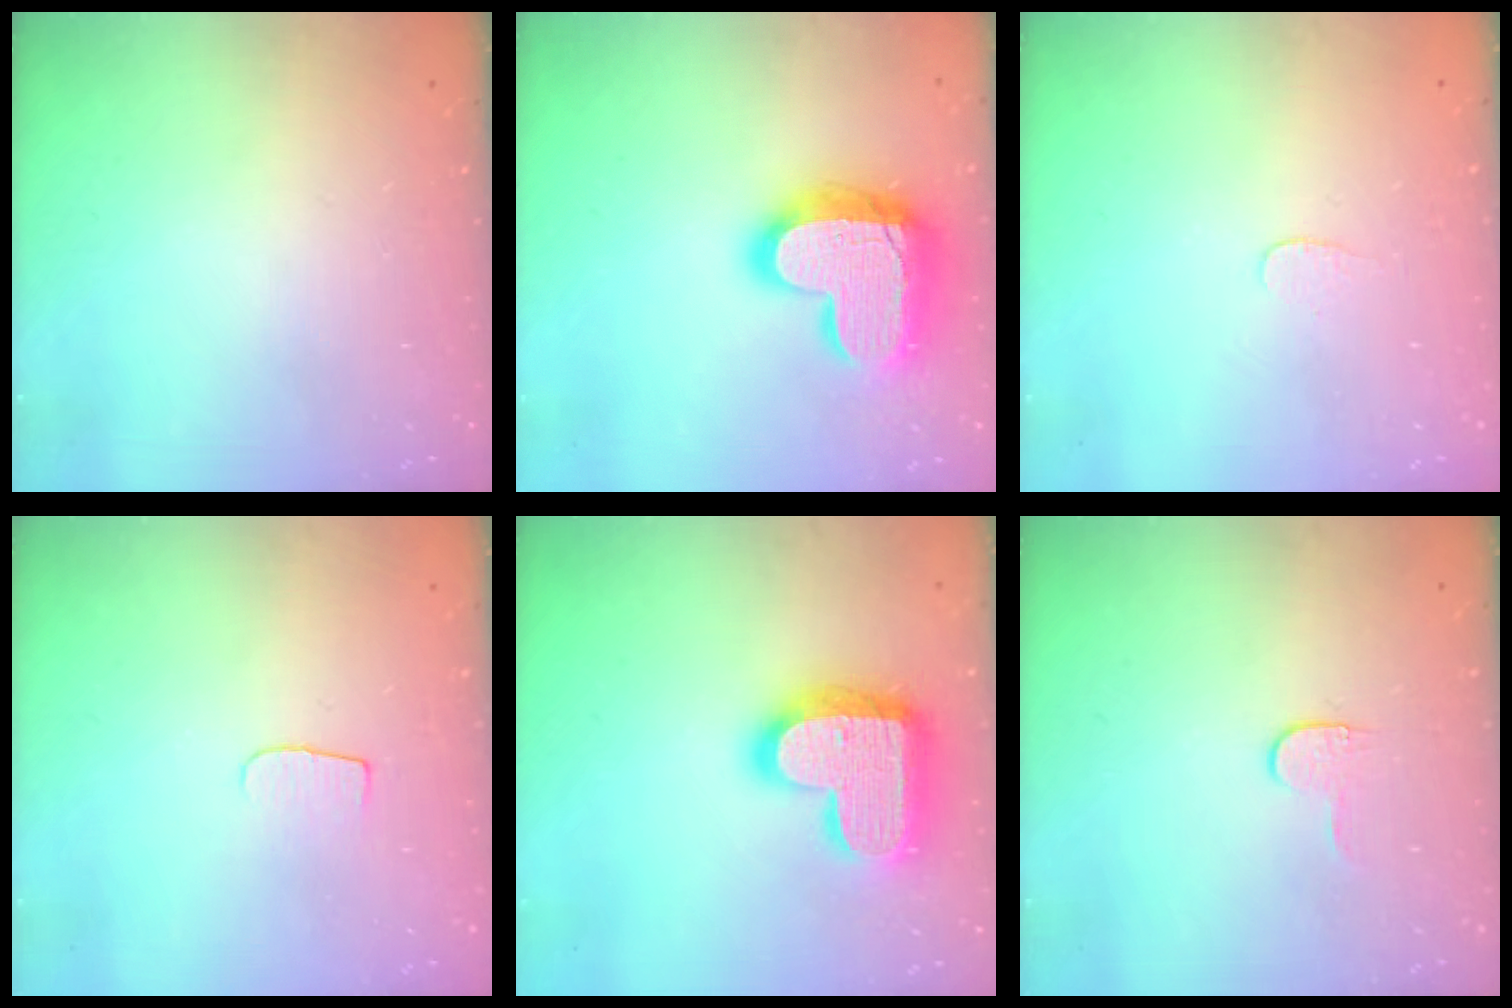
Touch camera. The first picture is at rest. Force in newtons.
{"total": 19.3, "press": 19.2, "slide": 1.6}
{"total": 3.0, "press": 3.0, "slide": 0.2}
{"total": 4.8, "press": 4.8, "slide": 0.6}
{"total": 21.4, "press": 21.4, "slide": 1.3}
{"total": 3.4, "press": 3.4, "slide": 0.4}